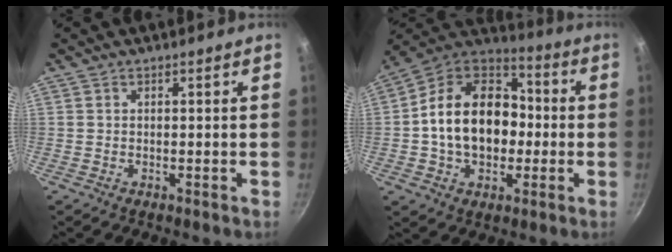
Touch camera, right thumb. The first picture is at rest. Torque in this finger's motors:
{"motor_torque": [-0.50, 1.47, 0.51, 0.11, 0.20]}